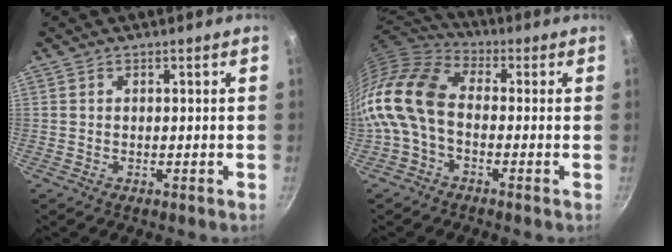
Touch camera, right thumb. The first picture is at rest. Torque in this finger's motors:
{"motor_torque": [0.64, 1.88, 1.44, -1.34, 0.45]}